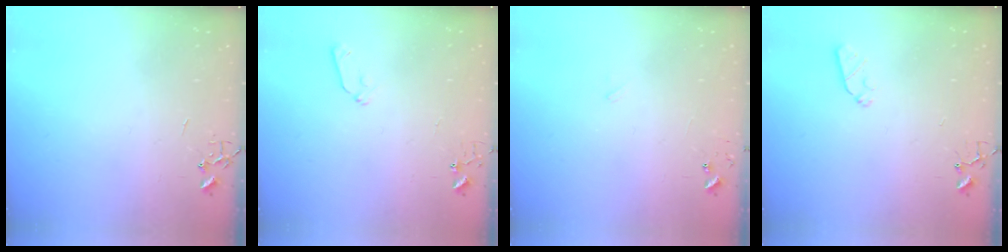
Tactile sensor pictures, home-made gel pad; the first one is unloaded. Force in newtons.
{"total": 5.3, "press": 5.3, "slide": 0.6}
{"total": 6.6, "press": 6.6, "slide": 0.5}
{"total": 5.4, "press": 5.3, "slide": 0.9}